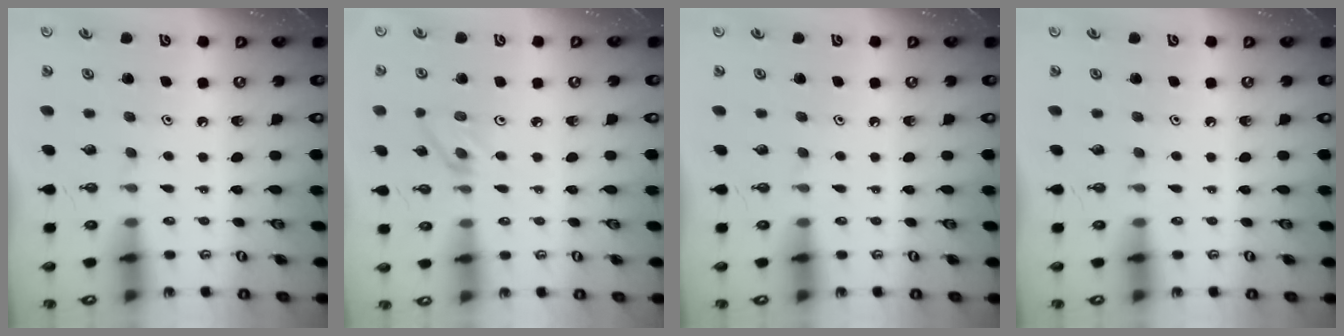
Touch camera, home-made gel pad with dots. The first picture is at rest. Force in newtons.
{"total": 3.5, "press": 3.4, "slide": 0.4}
{"total": 0.0}
{"total": 0.0}